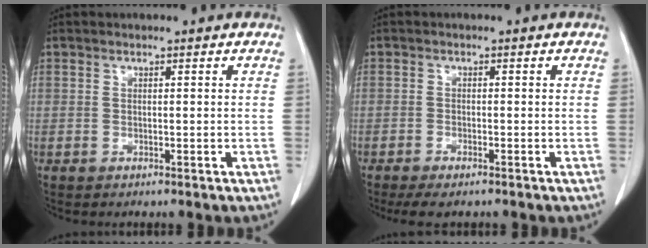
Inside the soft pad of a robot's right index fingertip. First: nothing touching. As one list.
[{"total": 4.0, "force": [-3.1, 1.3, 2.1], "torque": [-0.030, -0.007, -0.045]}]